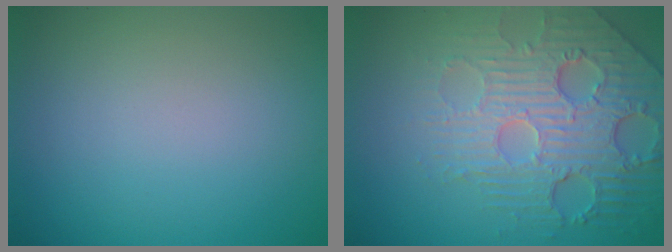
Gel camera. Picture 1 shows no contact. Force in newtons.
{"total": 6.9, "press": 5.2, "slide": 4.5}